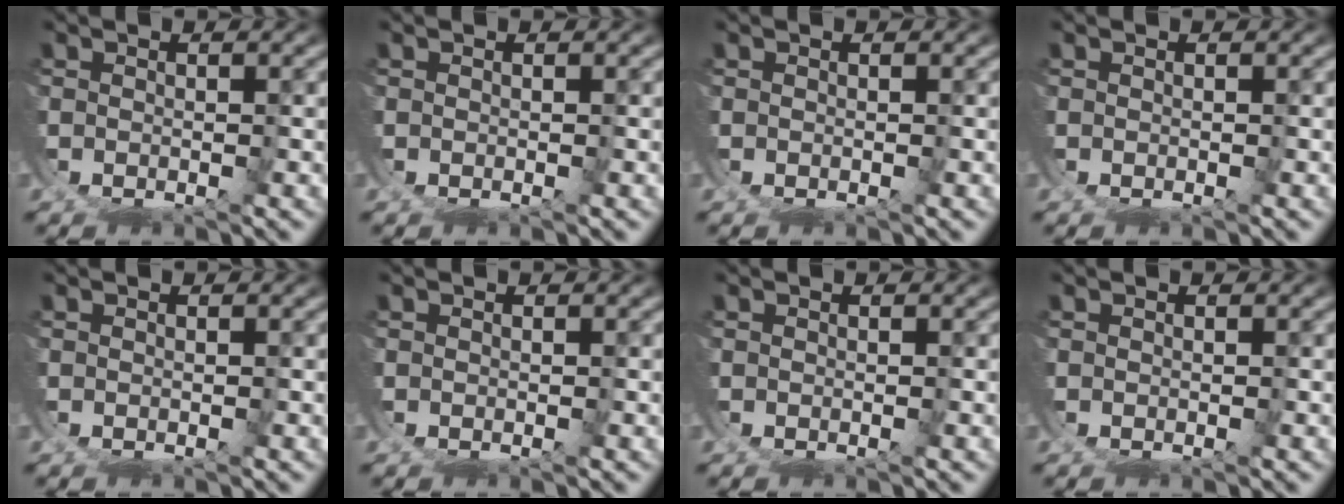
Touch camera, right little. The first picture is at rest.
{"total": 0.0}
{"total": 0.0}
{"total": 0.0}
{"total": 0.0}
{"total": 0.0}
{"total": 0.0}
{"total": 0.0}